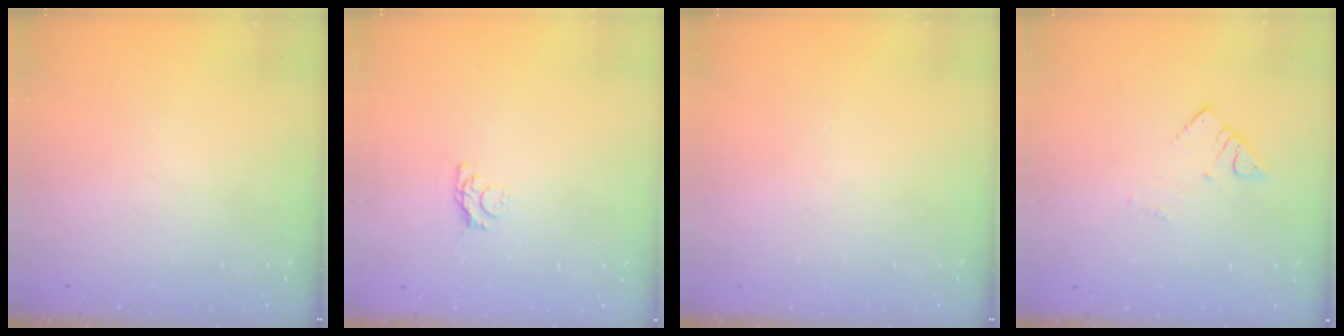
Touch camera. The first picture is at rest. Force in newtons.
{"total": 3.4, "press": 3.4, "slide": 0.5}
{"total": 0.0}
{"total": 2.7, "press": 2.7, "slide": 0.1}